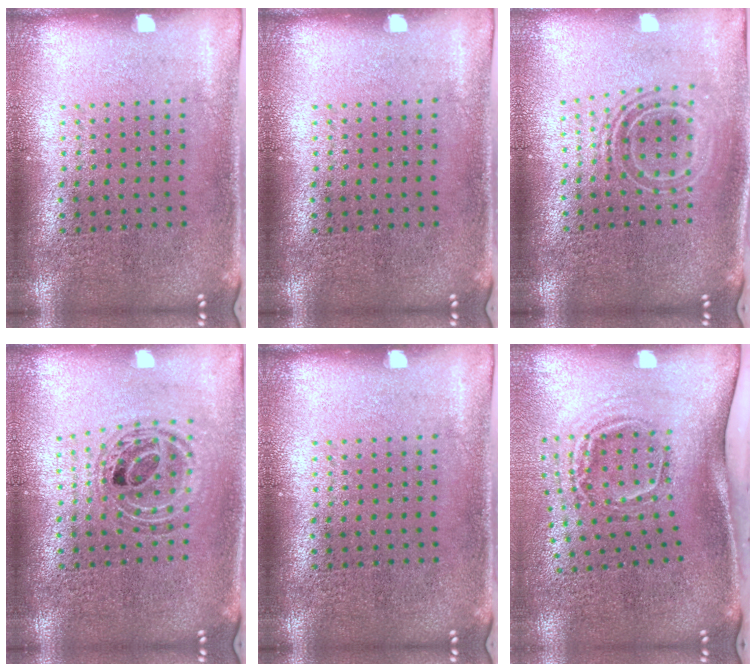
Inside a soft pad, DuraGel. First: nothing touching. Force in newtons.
{"total": 0.0}
{"total": 1.7, "press": 1.3, "slide": 1.1}
{"total": 0.8, "press": 0.8, "slide": 0.1}
{"total": 0.0}
{"total": 2.1, "press": 1.3, "slide": 1.6}